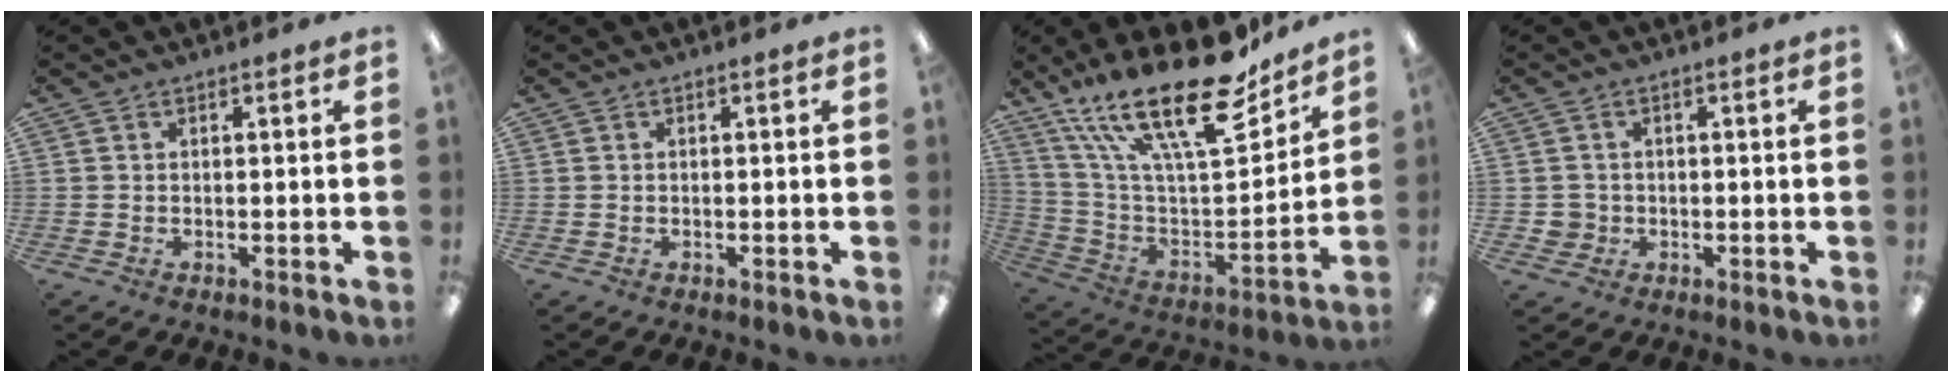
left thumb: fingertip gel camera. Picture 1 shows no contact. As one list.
[{"total": 0.0}, {"total": 27.5, "force": [18.2, 9.5, 18.4], "torque": [-0.338, -0.113, 0.308]}, {"total": 3.1, "force": [-0.2, 3.1, 0.4], "torque": [-0.002, 0.002, -0.006]}]